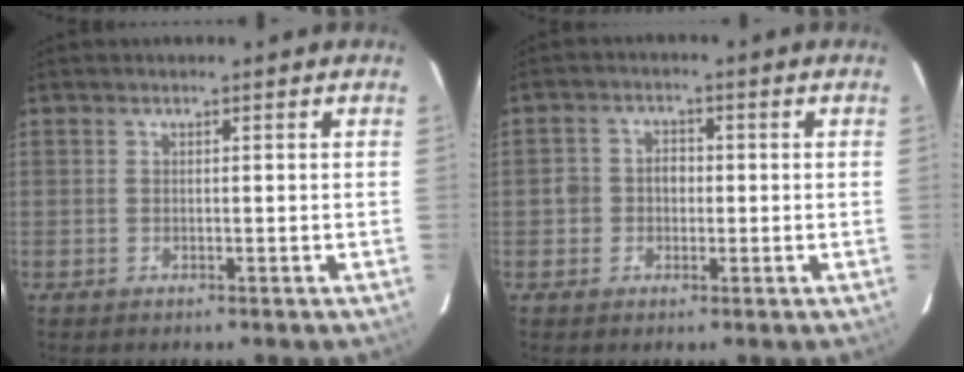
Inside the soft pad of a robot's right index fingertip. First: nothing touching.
{"total": 4.0, "force": [-0.9, 3.6, 1.3], "torque": [-0.026, 0.012, -0.017]}